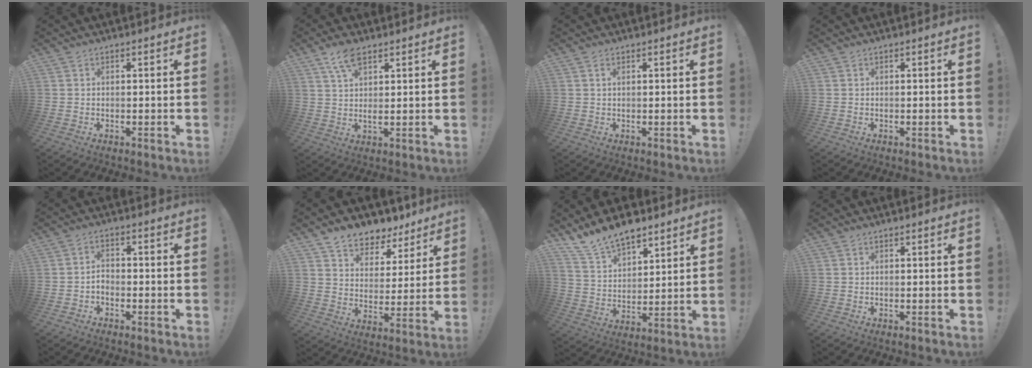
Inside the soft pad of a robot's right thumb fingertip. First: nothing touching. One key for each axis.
{"total": 6.6, "fx": 3.9, "fy": 2.4, "fz": 4.6, "tx": -0.083, "ty": -0.012, "tz": 0.070}
{"total": 0.9, "fx": 0.4, "fy": 0.4, "fz": 0.7, "tx": -0.008, "ty": -0.002, "tz": 0.006}
{"total": 0.0}
{"total": 2.2, "fx": -1.3, "fy": 1.2, "fz": 1.3, "tx": -0.028, "ty": 0.001, "tz": -0.027}
{"total": 8.0, "fx": 6.8, "fy": 4.0, "fz": 1.3, "tx": -0.028, "ty": -0.059, "tz": 0.130}
{"total": 11.9, "fx": 10.1, "fy": 5.1, "fz": 3.5, "tx": -0.080, "ty": -0.074, "tz": 0.194}
{"total": 0.0}